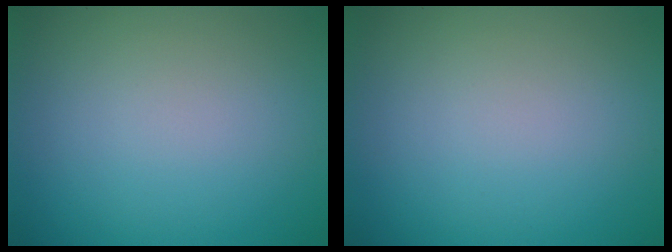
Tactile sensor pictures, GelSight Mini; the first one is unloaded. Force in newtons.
{"total": 0.0}